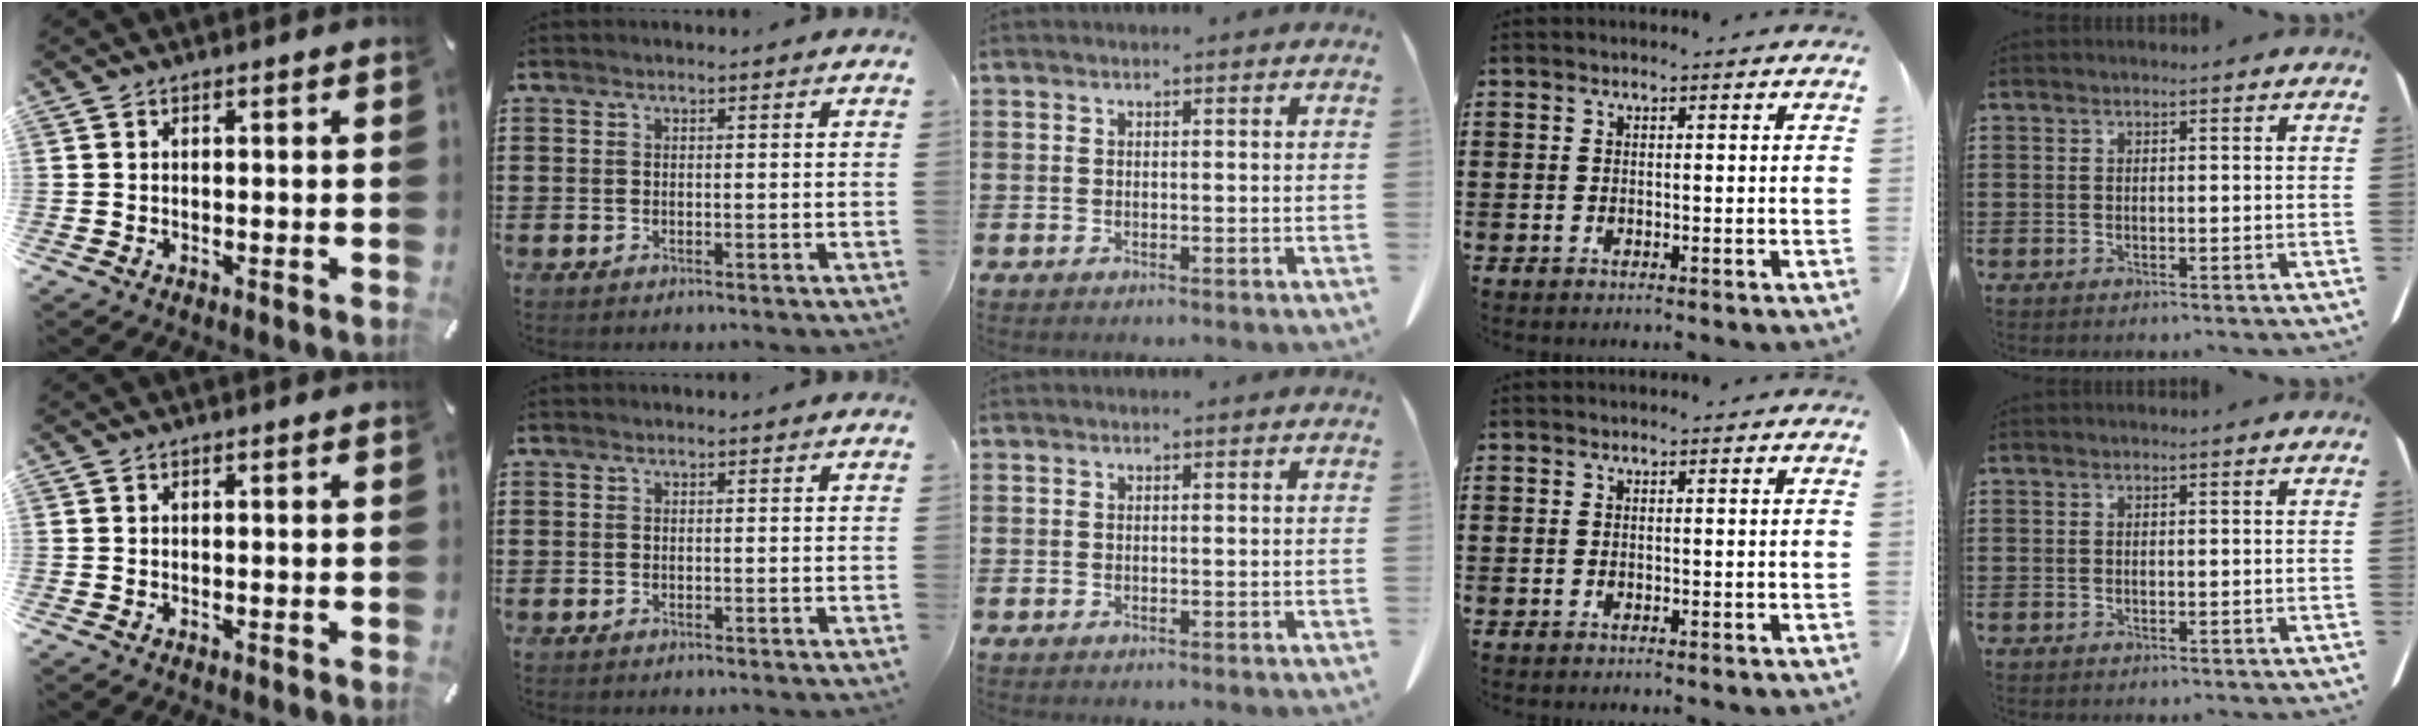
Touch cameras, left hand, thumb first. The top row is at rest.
{}